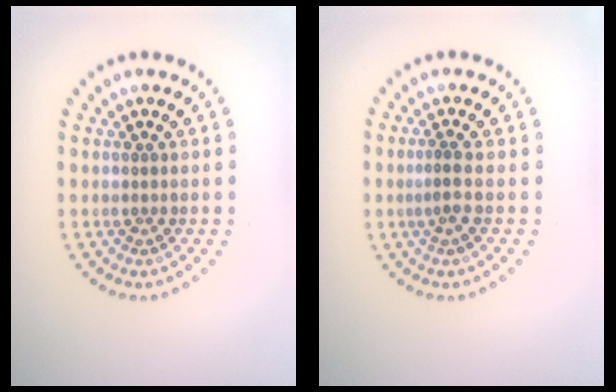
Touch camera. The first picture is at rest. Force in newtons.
{"total": 1.3, "press": 1.0, "slide": 0.8}